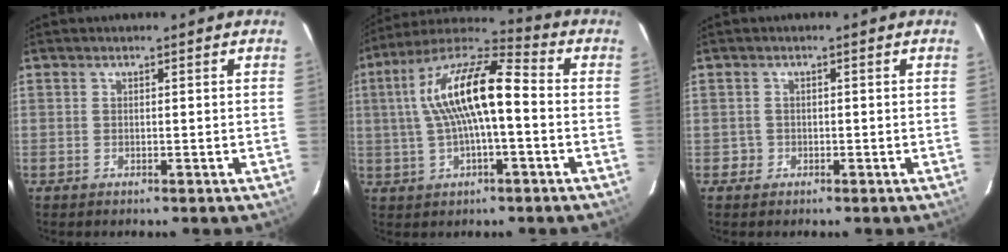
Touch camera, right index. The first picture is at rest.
{"total": 15.3, "force": [0.5, 4.4, 14.6], "torque": [-0.271, 0.024, 0.002]}
{"total": 1.6, "force": [-0.5, 1.5, -0.1], "torque": [0.006, 0.011, -0.004]}